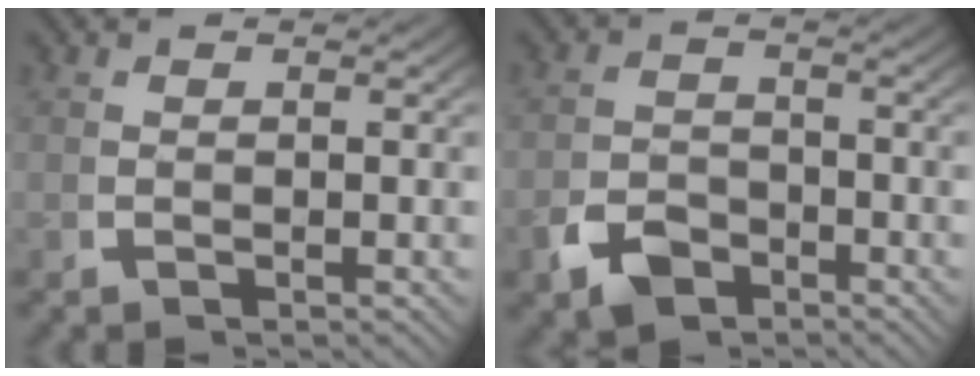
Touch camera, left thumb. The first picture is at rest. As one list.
[{"total": 4.1, "force": [-3.0, 2.4, 1.5], "torque": [-0.023, -0.012, -0.051]}]